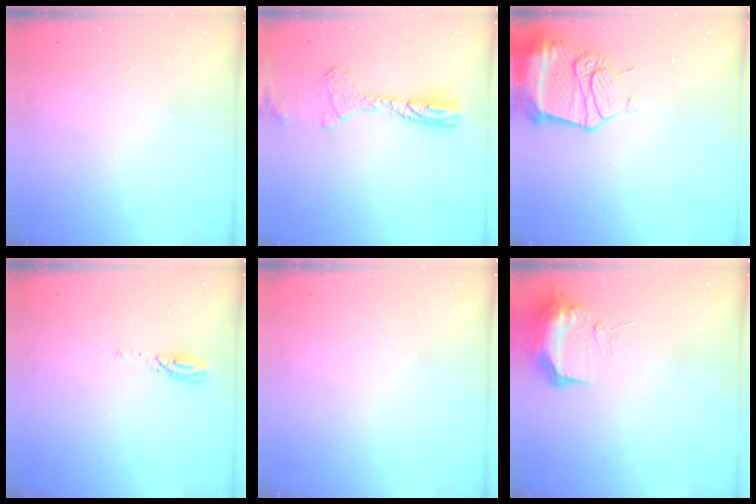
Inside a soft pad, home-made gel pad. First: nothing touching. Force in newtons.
{"total": 13.0, "press": 12.6, "slide": 3.3}
{"total": 14.5, "press": 14.4, "slide": 1.7}
{"total": 3.0, "press": 2.9, "slide": 0.3}
{"total": 0.0}
{"total": 10.1, "press": 10.1, "slide": 0.3}